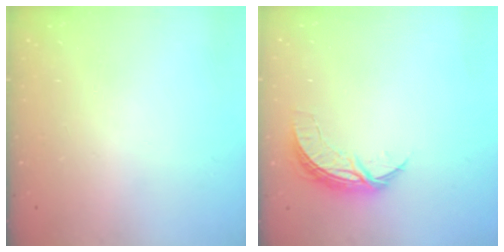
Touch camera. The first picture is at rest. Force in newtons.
{"total": 7.1, "press": 7.0, "slide": 0.7}